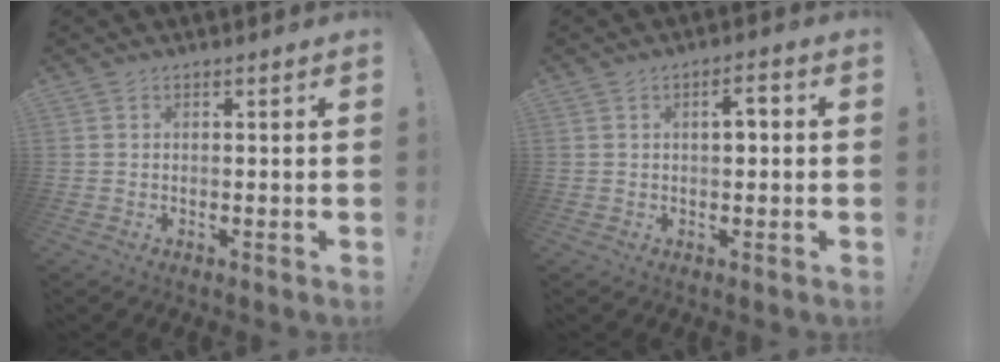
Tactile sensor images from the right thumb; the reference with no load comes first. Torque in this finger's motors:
{"motor_torque": [-0.01, 0.01, 0.11, 0.13, 0.02]}